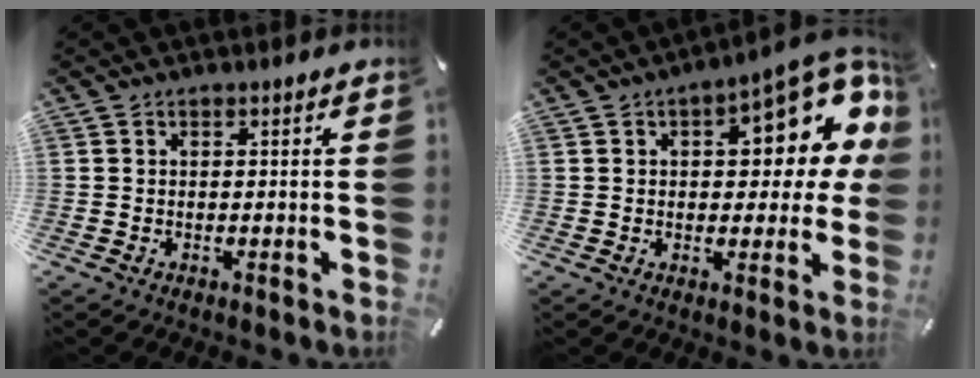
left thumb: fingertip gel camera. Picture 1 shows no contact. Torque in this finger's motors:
{"motor_torque": [2.51, 2.50, 0.76, -0.58, 0.09]}